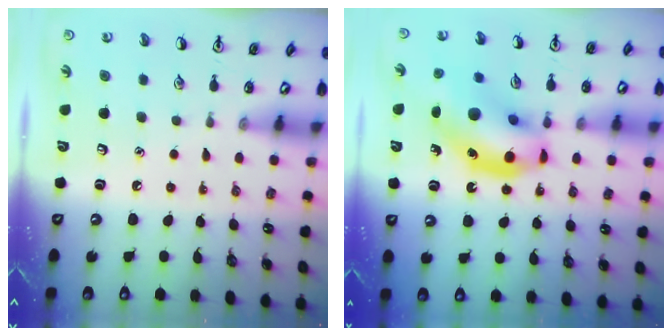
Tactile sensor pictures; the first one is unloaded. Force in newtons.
{"total": 16.6, "press": 16.3, "slide": 3.2}